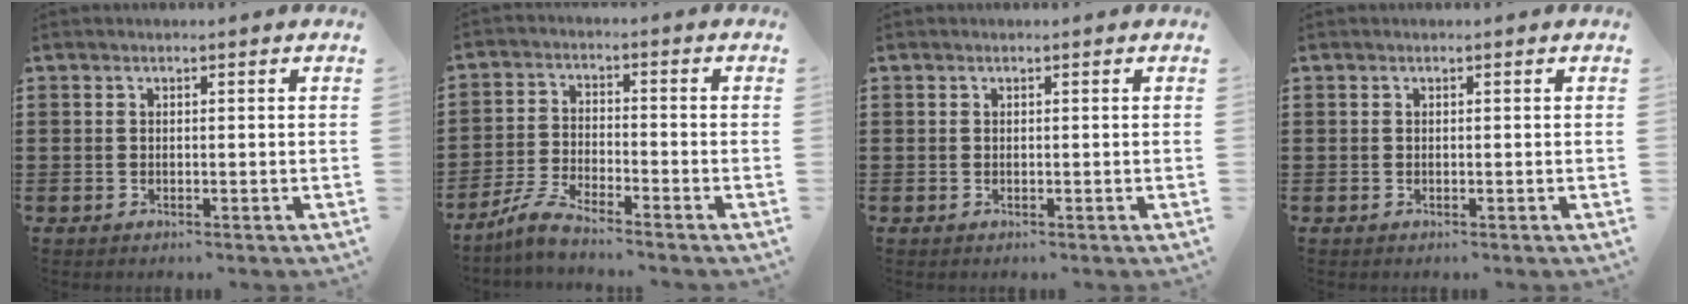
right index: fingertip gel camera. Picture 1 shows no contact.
{"total": 4.9, "force": [-4.5, 0.0, 2.1], "torque": [-0.066, -0.012, -0.091]}
{"total": 0.0}
{"total": 0.0}